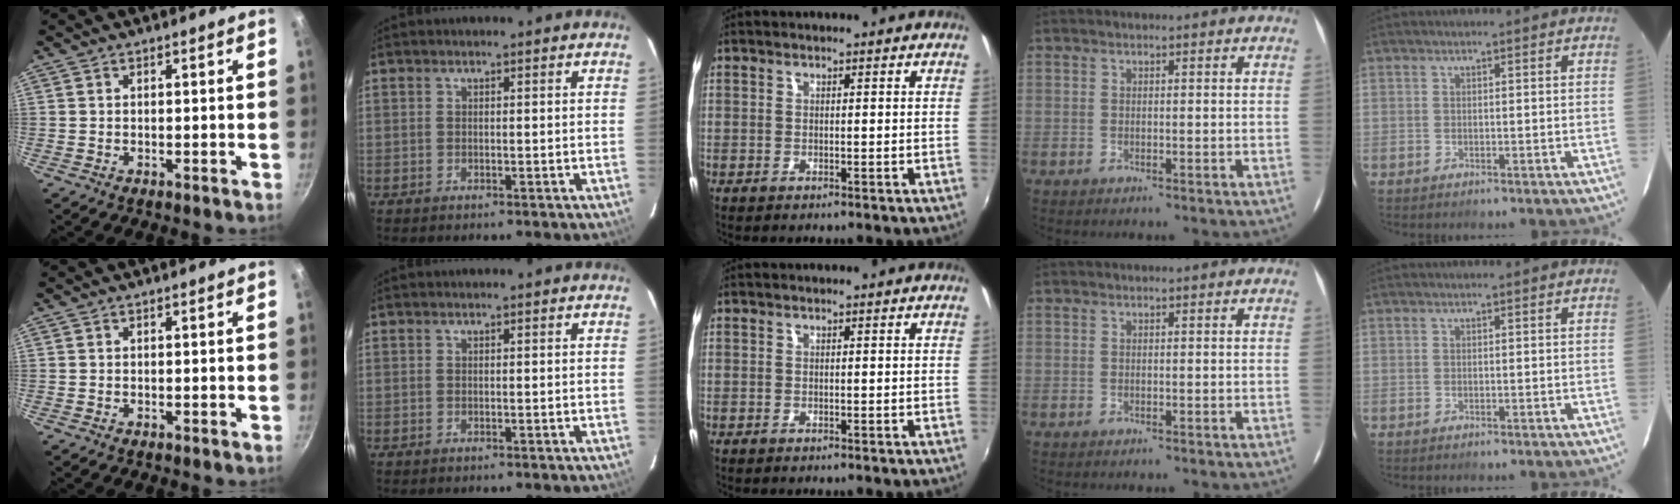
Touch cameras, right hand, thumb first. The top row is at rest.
{}